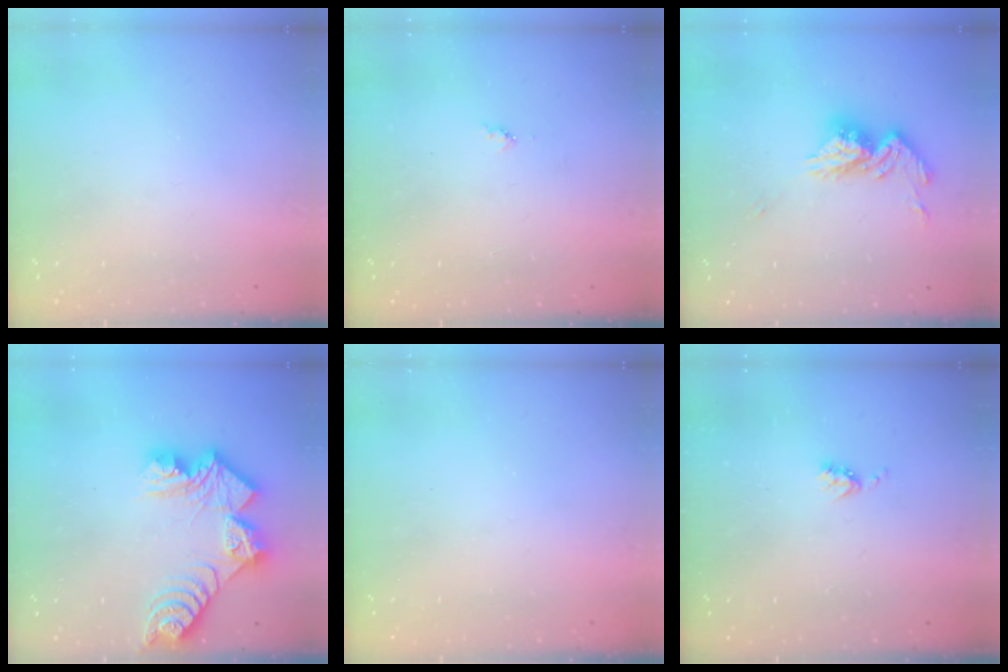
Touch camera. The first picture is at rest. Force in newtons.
{"total": 3.9, "press": 3.9, "slide": 0.4}
{"total": 13.6, "press": 13.5, "slide": 1.3}
{"total": 13.7, "press": 13.6, "slide": 1.2}
{"total": 0.0}
{"total": 3.9, "press": 3.8, "slide": 0.6}